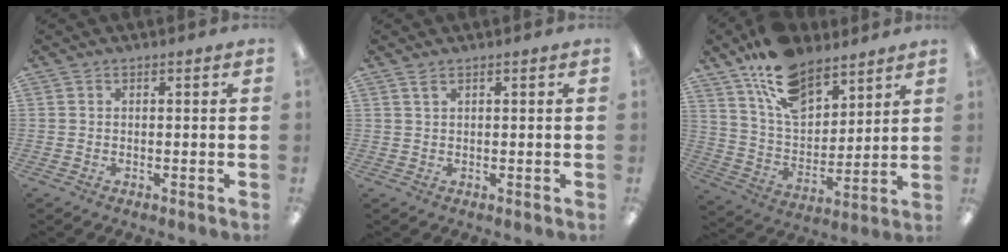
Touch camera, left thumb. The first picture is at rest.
{"total": 1.3, "force": [0.9, 0.4, 0.8], "torque": [-0.020, 0.000, 0.016]}
{"total": 15.9, "force": [11.1, 8.0, 8.0], "torque": [-0.147, -0.056, 0.207]}